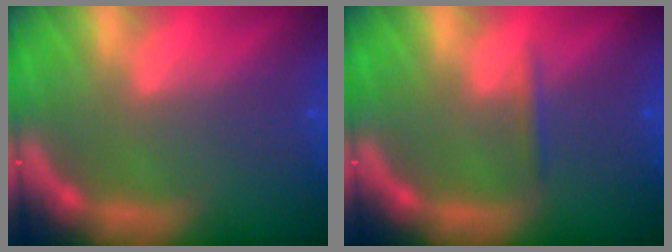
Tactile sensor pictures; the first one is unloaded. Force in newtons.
{"total": 0.9}